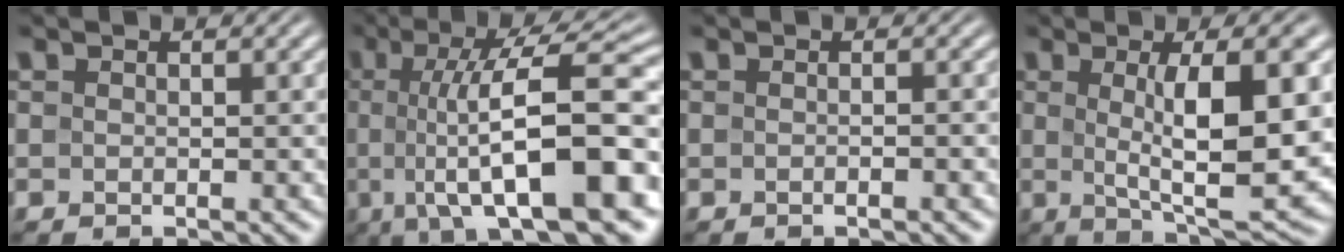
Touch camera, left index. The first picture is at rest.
{"total": 14.4, "force": [-1.5, 4.2, 13.7], "torque": [-0.176, 0.014, -0.028]}
{"total": 1.1, "force": [-0.4, 0.3, 1.0], "torque": [-0.009, -0.001, -0.010]}
{"total": 10.2, "force": [0.9, 2.7, 9.8], "torque": [-0.145, -0.006, 0.020]}